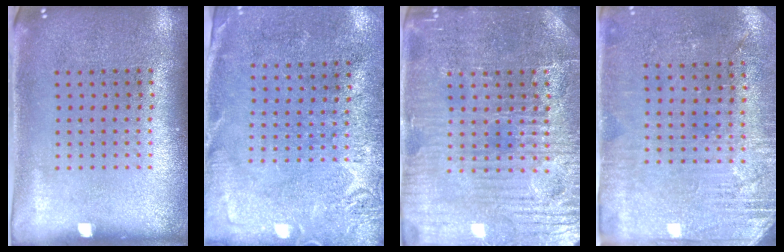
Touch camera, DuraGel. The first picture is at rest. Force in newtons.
{"total": 2.6, "press": 2.4, "slide": 1.1}
{"total": 4.6, "press": 4.4, "slide": 1.2}
{"total": 2.9, "press": 2.7, "slide": 1.1}